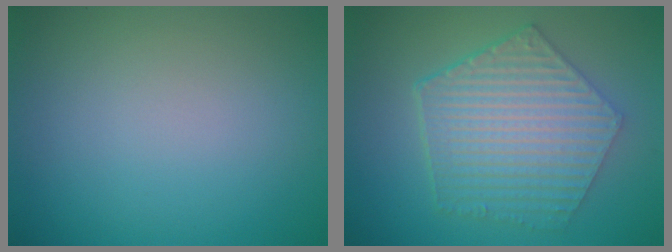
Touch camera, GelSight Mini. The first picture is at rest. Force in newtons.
{"total": 6.8, "press": 4.9, "slide": 4.7}